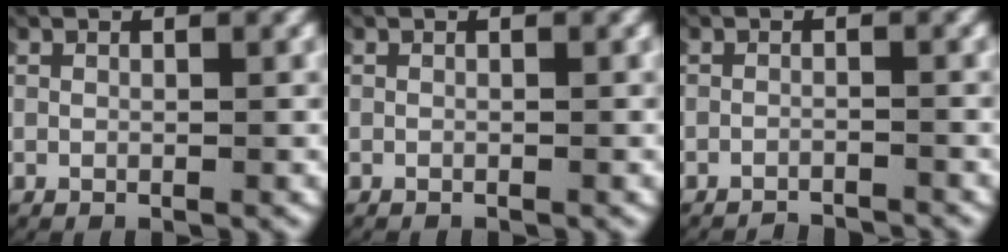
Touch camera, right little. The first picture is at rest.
{"total": 0.0}
{"total": 2.9, "force": [-2.9, 0.1, -0.1], "torque": [-0.002, -0.012, -0.043]}